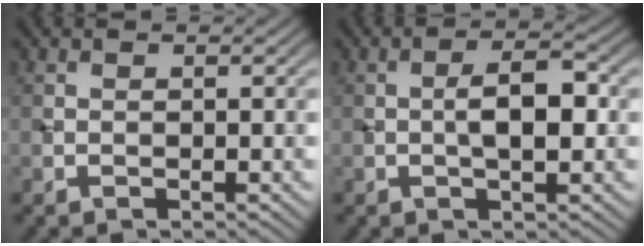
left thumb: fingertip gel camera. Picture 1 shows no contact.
{"total": 4.3, "force": [-0.3, 1.5, 4.0], "torque": [-0.069, 0.009, -0.009]}